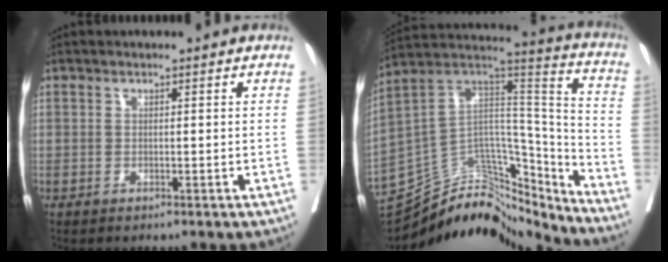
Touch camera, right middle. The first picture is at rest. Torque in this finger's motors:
{"motor_torque": [0.17, -1.47, -0.03, -0.07]}